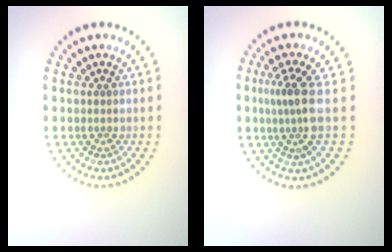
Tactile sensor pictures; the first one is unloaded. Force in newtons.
{"total": 3.1, "press": 2.2, "slide": 2.2}